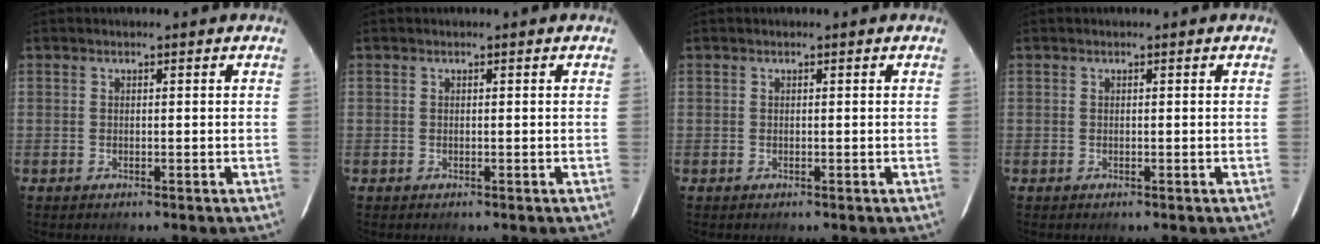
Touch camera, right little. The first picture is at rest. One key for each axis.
{"total": 0.0}
{"total": 0.0}
{"total": 0.0}